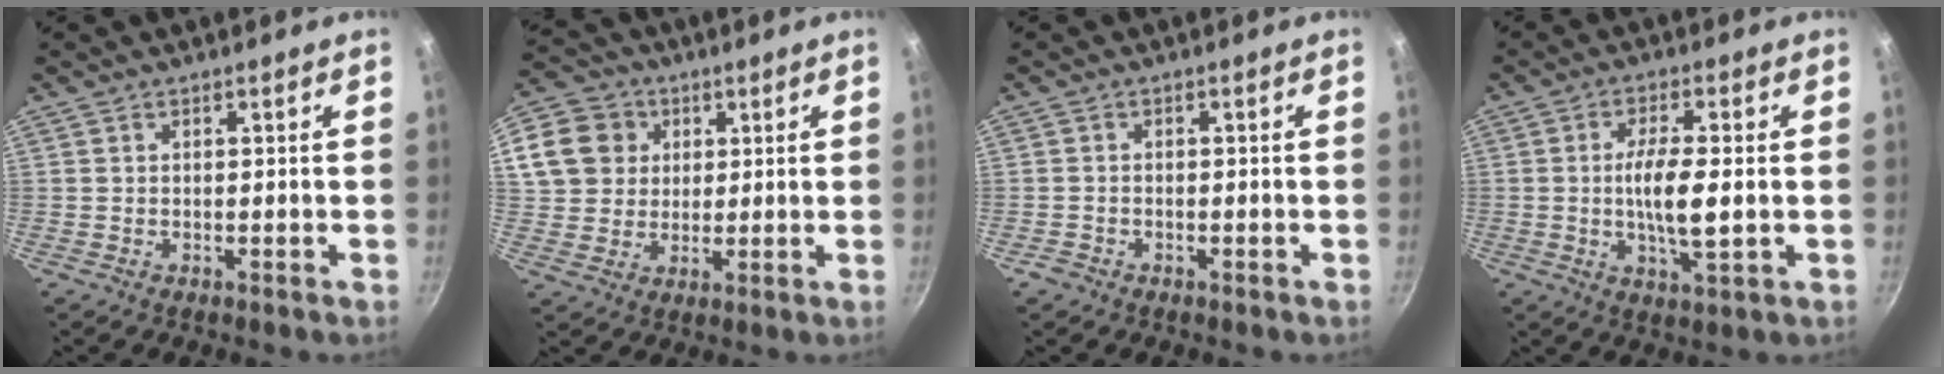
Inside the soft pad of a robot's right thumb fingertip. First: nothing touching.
{"total": 13.3, "force": [4.1, 11.3, 5.5], "torque": [-0.099, 0.013, 0.070]}
{"total": 1.5, "force": [-1.0, 1.1, 0.3], "torque": [-0.012, 0.010, -0.014]}
{"total": 8.4, "force": [-0.4, 2.3, 8.1], "torque": [-0.158, -0.002, -0.008]}